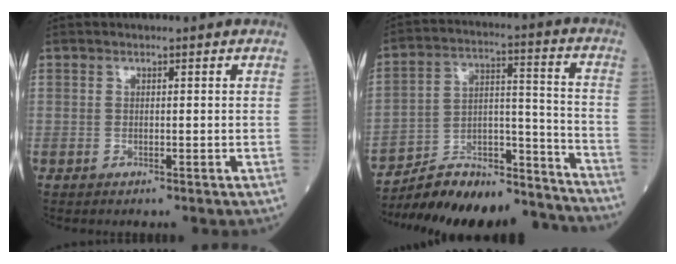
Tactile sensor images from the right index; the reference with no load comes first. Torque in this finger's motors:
{"motor_torque": [1.10, -1.04, 0.36, 0.10]}